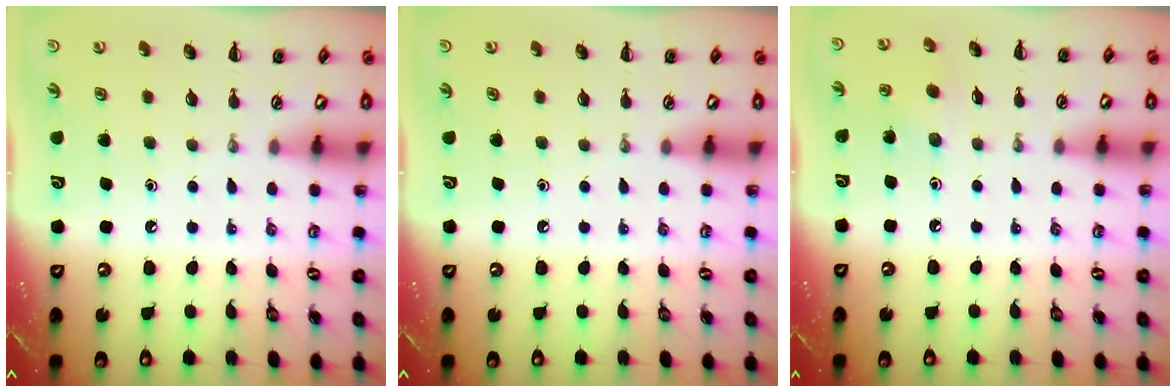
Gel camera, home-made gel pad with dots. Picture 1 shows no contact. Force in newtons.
{"total": 0.0}
{"total": 2.7, "press": 2.6, "slide": 0.6}